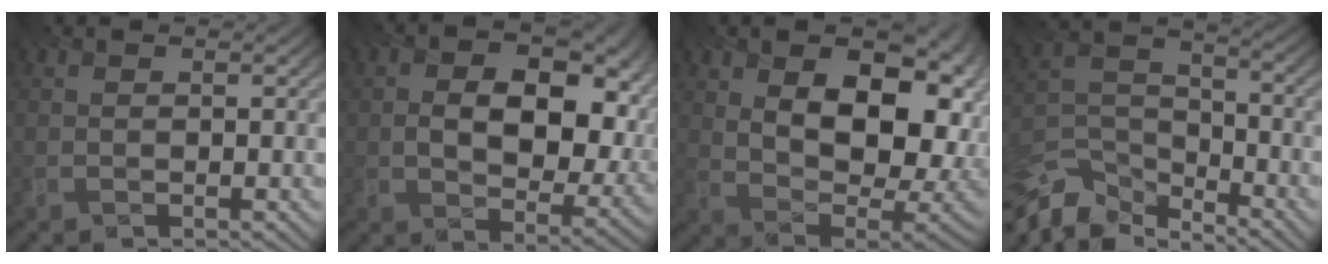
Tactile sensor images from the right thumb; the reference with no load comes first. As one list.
[{"total": 12.0, "force": [0.7, 7.2, 9.6], "torque": [-0.169, -0.013, 0.031]}, {"total": 15.2, "force": [3.8, 8.6, 11.9], "torque": [-0.223, 0.013, 0.076]}, {"total": 9.7, "force": [-9.5, 1.8, 0.8], "torque": [-0.031, -0.019, -0.178]}]